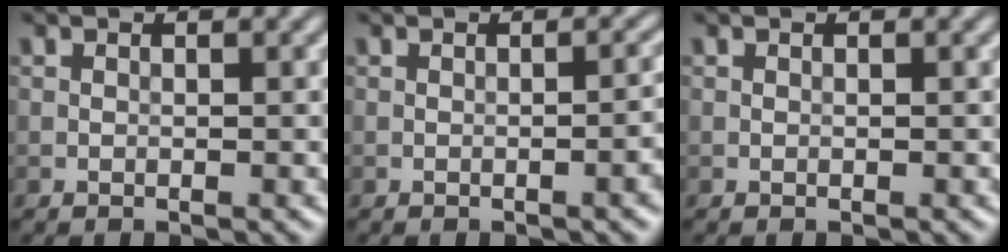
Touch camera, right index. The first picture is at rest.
{"total": 2.8, "force": [-0.6, 0.9, 2.5], "torque": [-0.021, 0.004, -0.008]}
{"total": 0.0}